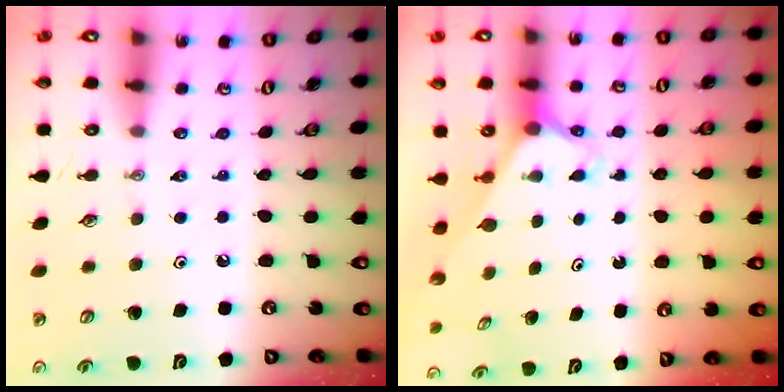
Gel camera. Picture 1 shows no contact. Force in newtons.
{"total": 2.2, "press": 2.2, "slide": 0.2}